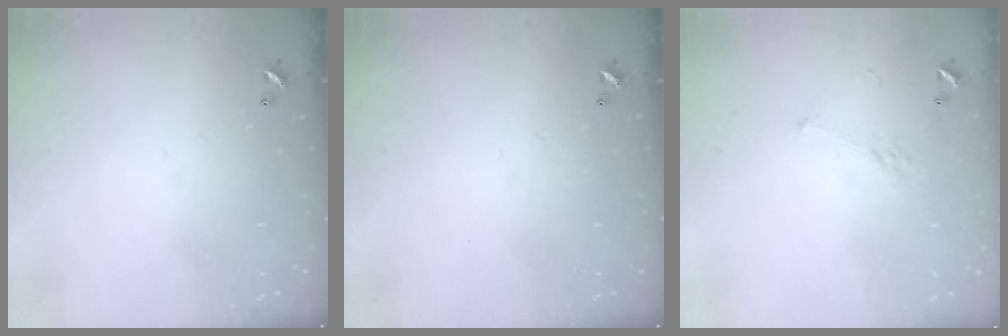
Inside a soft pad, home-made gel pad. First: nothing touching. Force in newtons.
{"total": 0.0}
{"total": 2.8, "press": 2.6, "slide": 1.1}